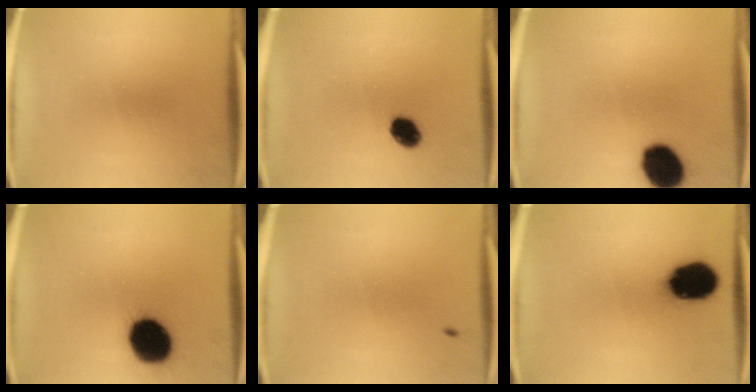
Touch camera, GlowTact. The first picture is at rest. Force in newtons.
{"total": 5.7}
{"total": 13.4}
{"total": 18.6}
{"total": 0.8}
{"total": 15.3}